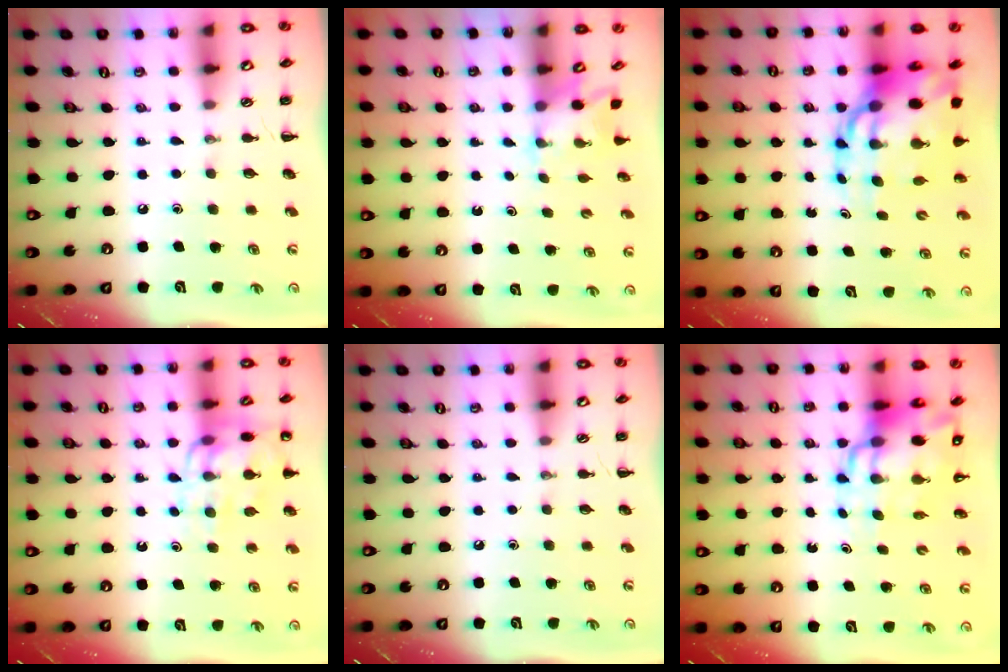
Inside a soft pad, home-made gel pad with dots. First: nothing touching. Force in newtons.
{"total": 1.6, "press": 1.5, "slide": 0.6}
{"total": 17.0, "press": 16.4, "slide": 4.7}
{"total": 12.3, "press": 12.1, "slide": 2.2}
{"total": 0.0}
{"total": 13.2, "press": 12.7, "slide": 3.7}